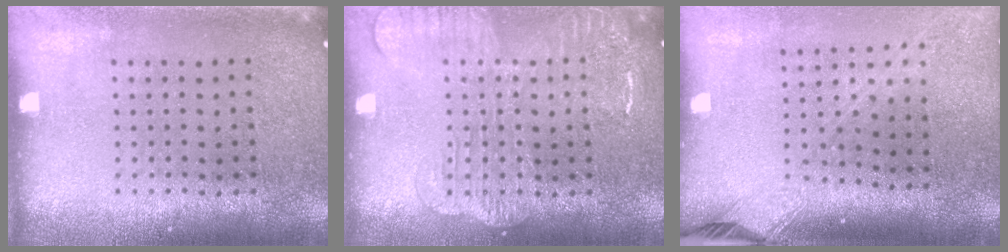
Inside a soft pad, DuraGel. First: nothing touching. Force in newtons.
{"total": 3.0, "press": 3.0, "slide": 0.4}
{"total": 2.2, "press": 1.6, "slide": 1.5}